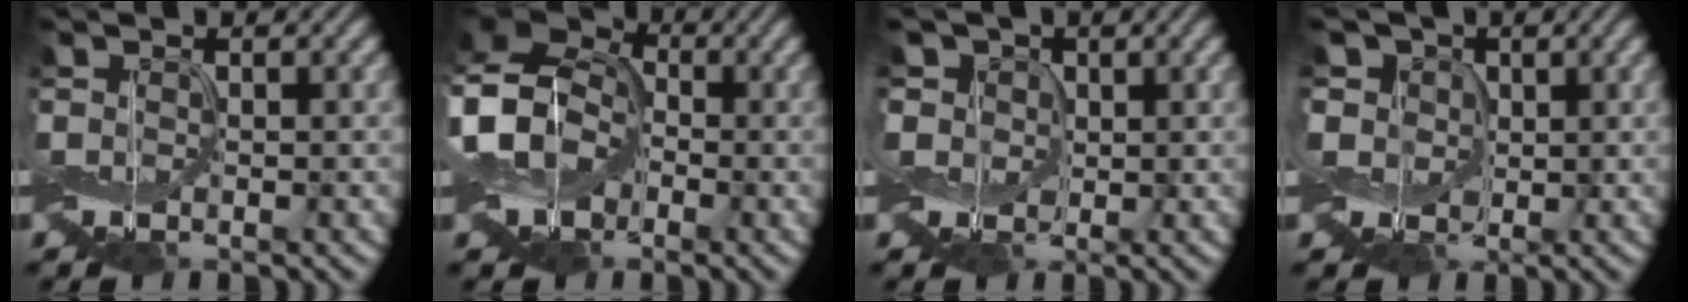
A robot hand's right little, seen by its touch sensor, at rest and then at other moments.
{"total": 11.0, "force": [-1.7, 7.9, 7.4], "torque": [-0.143, -0.005, -0.050]}
{"total": 3.1, "force": [1.0, 2.7, 1.0], "torque": [-0.036, 0.008, 0.011]}
{"total": 4.4, "force": [1.5, 3.6, 1.9], "torque": [-0.058, 0.012, 0.015]}